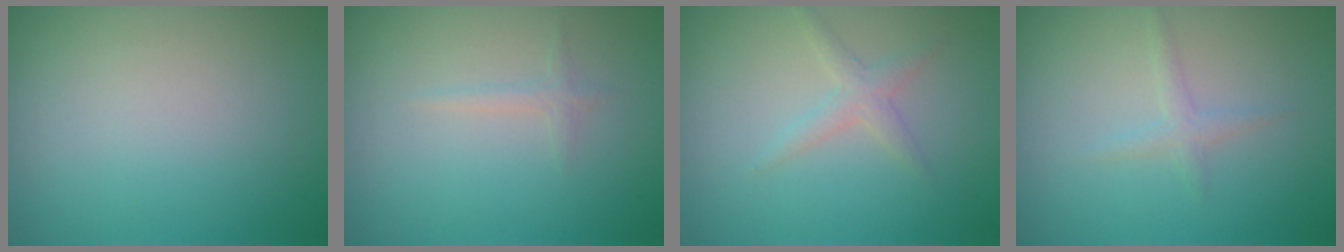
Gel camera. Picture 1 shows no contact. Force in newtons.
{"total": 0.8, "press": 0.8, "slide": 0.1}
{"total": 1.5, "press": 1.5, "slide": 0.1}
{"total": 1.2, "press": 1.2, "slide": 0.0}